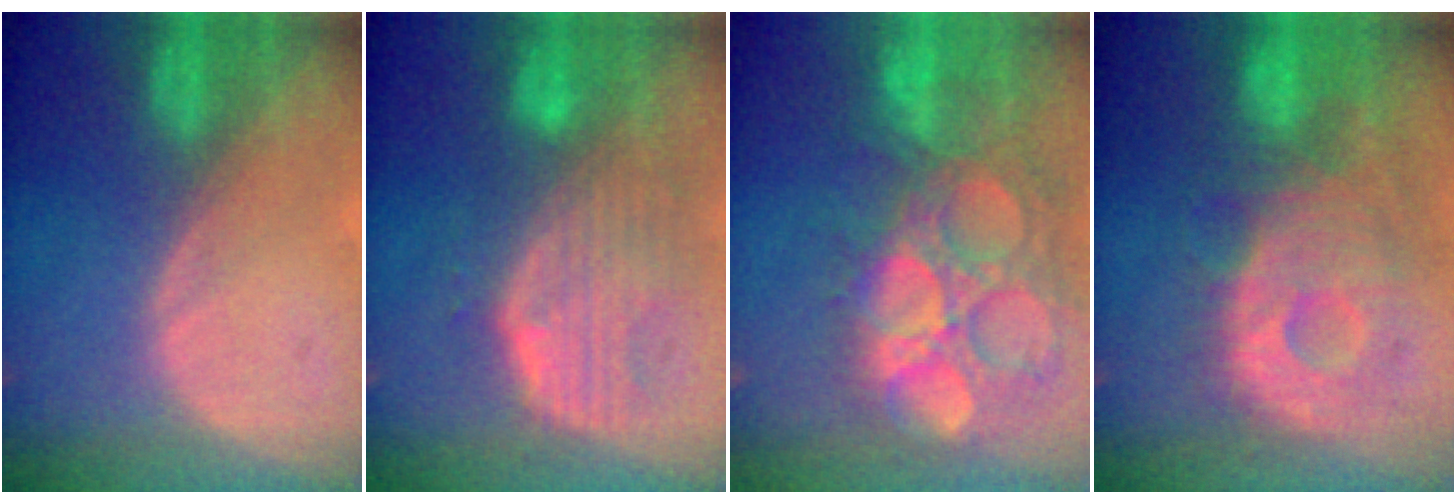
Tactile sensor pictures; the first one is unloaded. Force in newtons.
{"total": 10.5, "press": 9.0, "slide": 5.3}
{"total": 15.4, "press": 12.8, "slide": 8.7}
{"total": 11.8, "press": 10.6, "slide": 5.1}